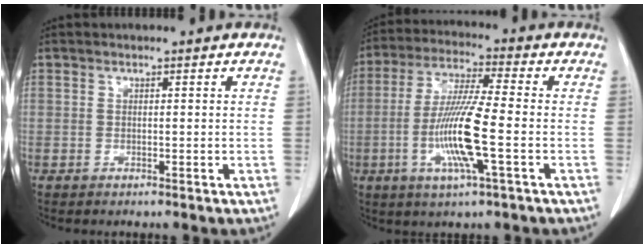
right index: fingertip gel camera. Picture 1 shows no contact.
{"total": 12.0, "force": [-2.9, 0.4, 11.6], "torque": [-0.233, -0.012, -0.060]}